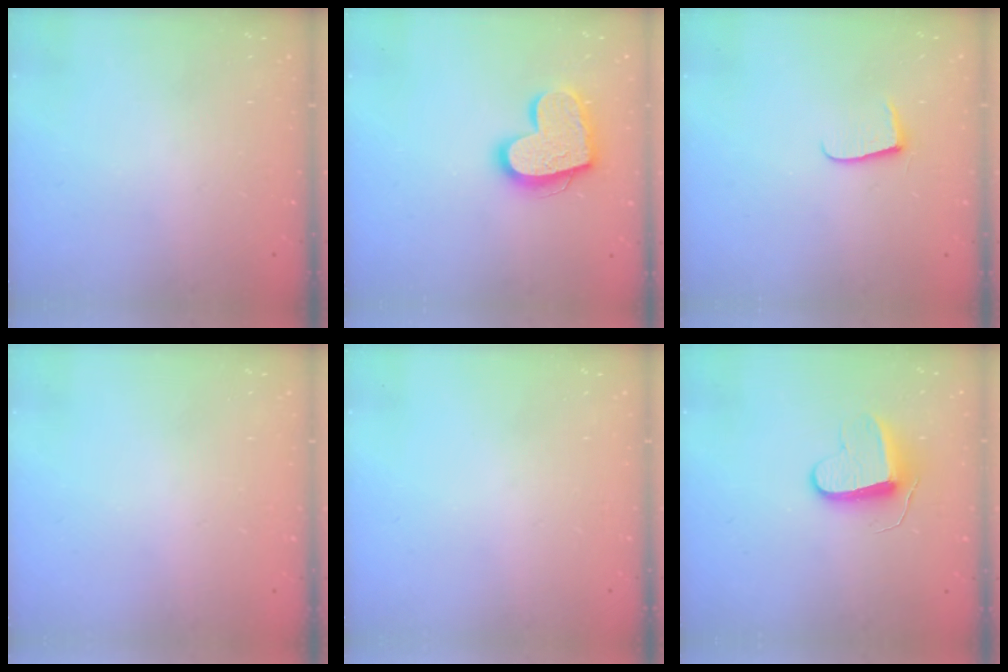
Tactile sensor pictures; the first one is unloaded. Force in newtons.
{"total": 16.9, "press": 16.9, "slide": 1.3}
{"total": 6.8, "press": 6.8, "slide": 0.6}
{"total": 0.0}
{"total": 0.0}
{"total": 9.3, "press": 9.3, "slide": 0.5}